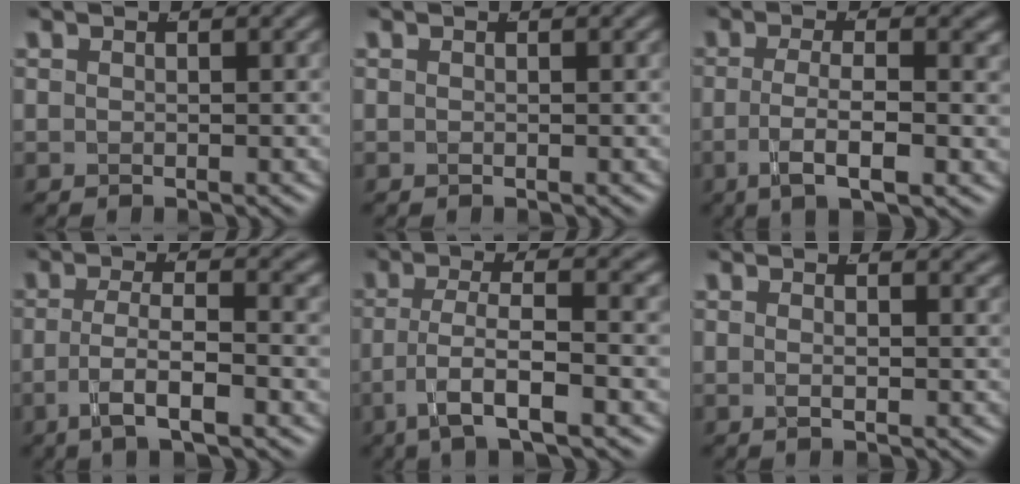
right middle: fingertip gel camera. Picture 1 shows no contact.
{"total": 0.0}
{"total": 5.0, "force": [-1.4, 1.3, 4.7], "torque": [-0.076, -0.017, -0.018]}
{"total": 4.6, "force": [-1.7, 1.1, 4.2], "torque": [-0.076, -0.017, -0.023]}
{"total": 5.7, "force": [-1.7, 1.6, 5.2], "torque": [-0.096, -0.018, -0.018]}
{"total": 1.4, "force": [1.0, 0.0, 1.0], "torque": [-0.021, -0.007, 0.016]}